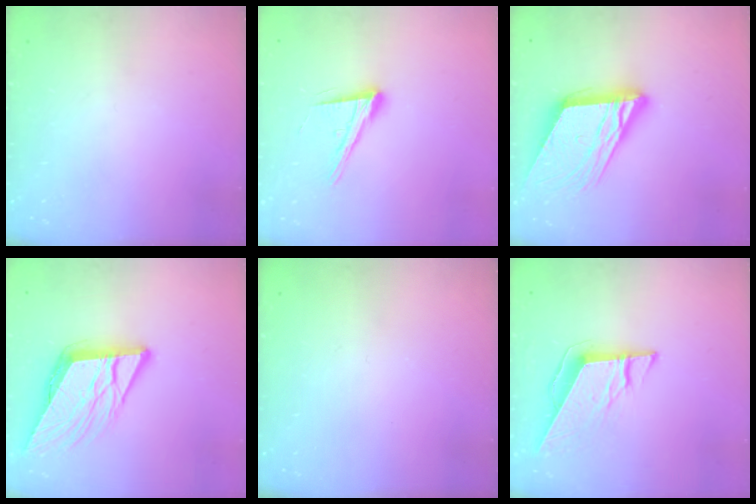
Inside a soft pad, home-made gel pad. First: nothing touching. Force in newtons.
{"total": 14.6, "press": 14.0, "slide": 3.9}
{"total": 18.2, "press": 18.0, "slide": 2.7}
{"total": 13.2, "press": 13.0, "slide": 2.6}
{"total": 0.0}
{"total": 9.5, "press": 9.4, "slide": 1.7}